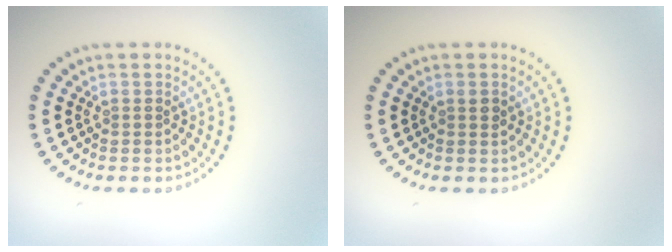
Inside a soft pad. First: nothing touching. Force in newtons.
{"total": 0.8, "press": 0.8, "slide": 0.3}